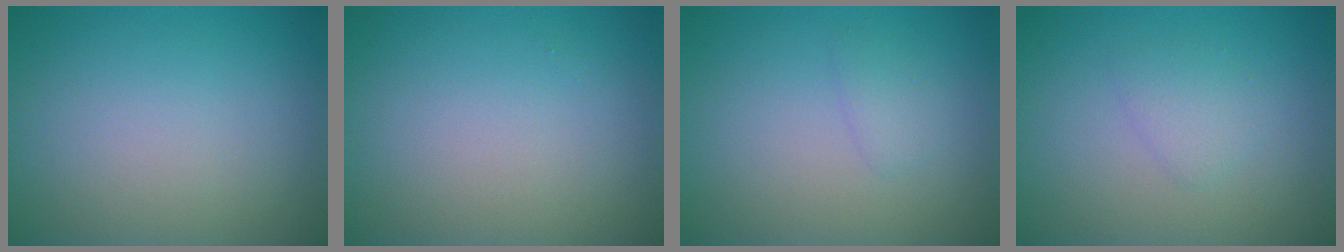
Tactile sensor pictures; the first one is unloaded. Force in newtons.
{"total": 0.0}
{"total": 1.0, "press": 1.0, "slide": 0.1}
{"total": 1.4, "press": 1.4, "slide": 0.0}